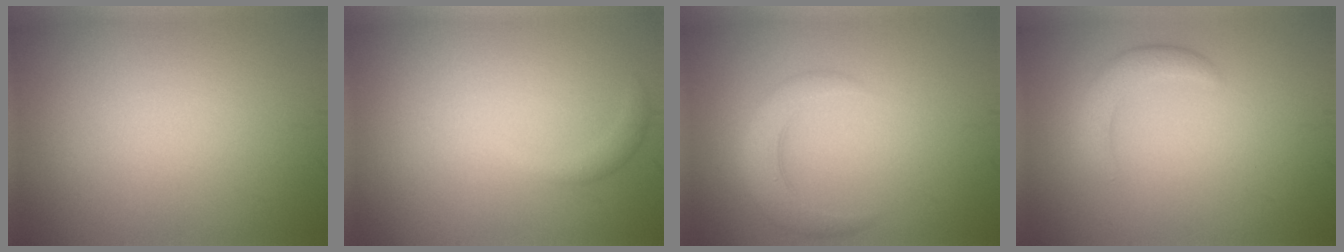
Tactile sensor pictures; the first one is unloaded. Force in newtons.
{"total": 1.2, "press": 1.2, "slide": 0.2}
{"total": 3.1, "press": 3.1, "slide": 0.1}
{"total": 2.7, "press": 2.6, "slide": 0.2}